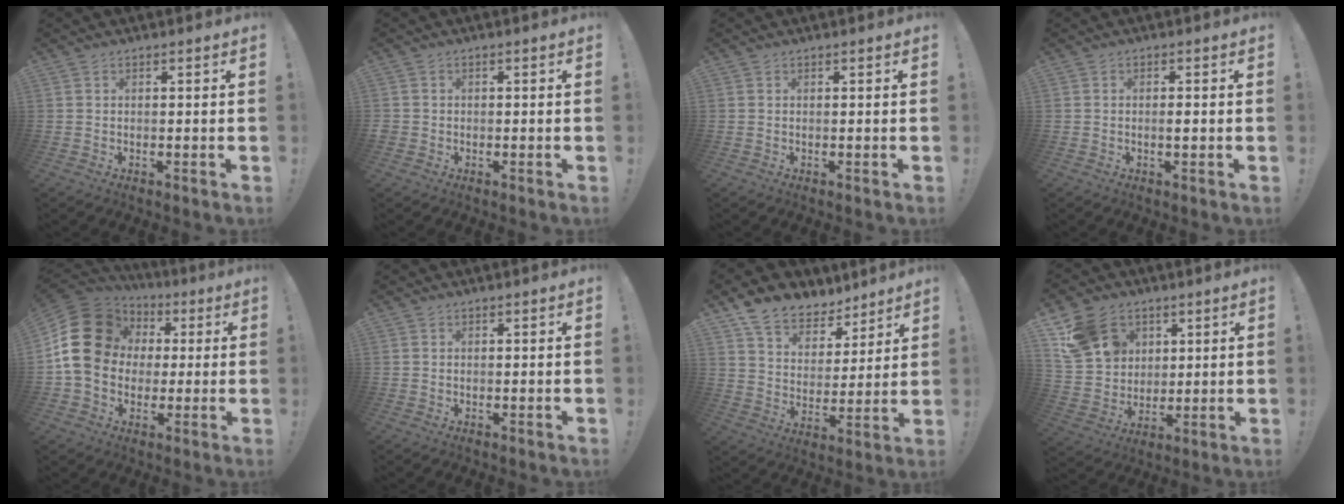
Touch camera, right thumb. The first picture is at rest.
{"total": 1.5, "force": [-0.2, 1.4, 0.5], "torque": [-0.014, 0.007, -0.002]}
{"total": 0.0}
{"total": 1.3, "force": [-0.3, 0.2, 1.3], "torque": [-0.014, -0.002, -0.007]}
{"total": 19.6, "force": [2.2, 16.1, 10.9], "torque": [-0.180, 0.007, 0.056]}
{"total": 1.1, "force": [0.2, 1.1, -0.1], "torque": [0.005, -0.003, 0.003]}
{"total": 11.1, "force": [9.0, 6.0, 2.6], "torque": [-0.055, -0.067, 0.172]}
{"total": 15.7, "force": [7.6, 12.1, 6.4], "torque": [-0.119, -0.026, 0.155]}